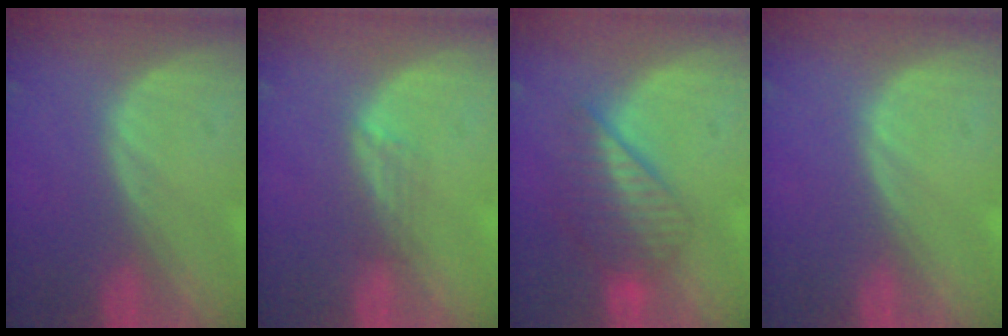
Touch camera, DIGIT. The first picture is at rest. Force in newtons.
{"total": 2.0, "press": 1.6, "slide": 1.3}
{"total": 6.6, "press": 5.9, "slide": 2.9}
{"total": 0.0}